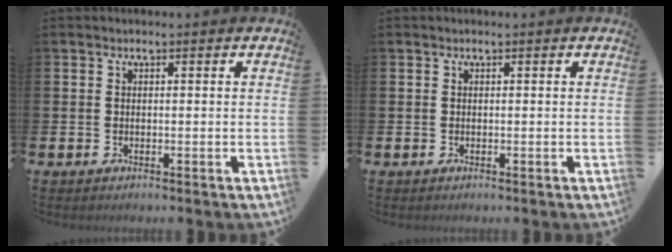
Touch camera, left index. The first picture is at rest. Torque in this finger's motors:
{"motor_torque": [0.00, 0.00, 0.04, -0.01]}